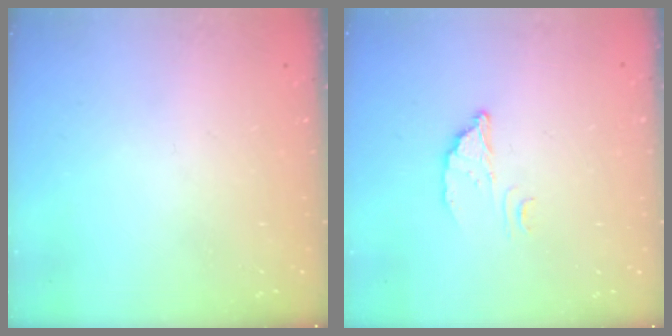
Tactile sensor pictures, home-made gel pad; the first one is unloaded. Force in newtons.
{"total": 2.8, "press": 2.8, "slide": 0.2}